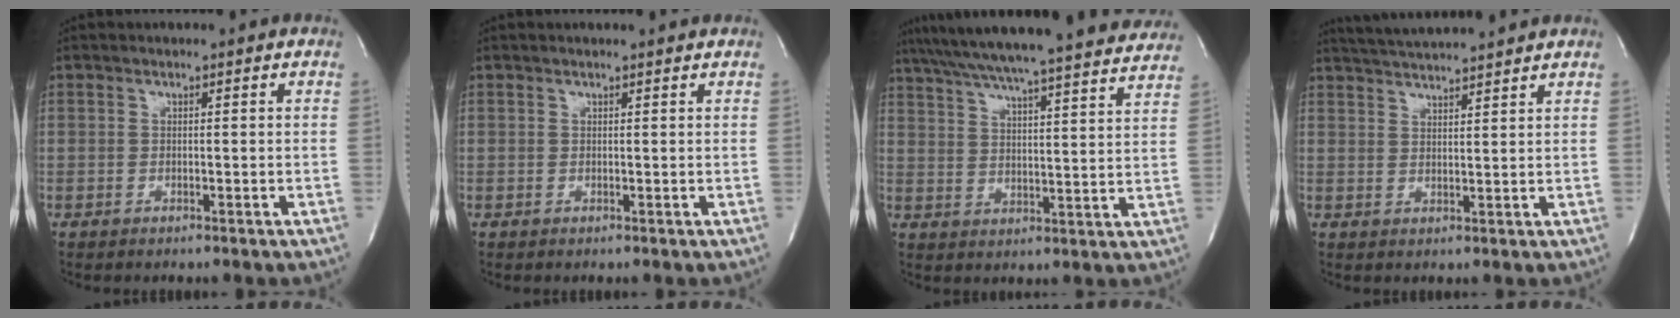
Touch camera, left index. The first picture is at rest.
{"total": 0.6, "force": [0.5, -0.3, 0.0], "torque": [-0.007, -0.014, -0.001]}
{"total": 30.1, "force": [27.3, 1.8, 12.4], "torque": [-0.210, -0.028, 0.354]}
{"total": 8.4, "force": [7.9, -0.6, 3.1], "torque": [-0.060, 0.012, 0.119]}